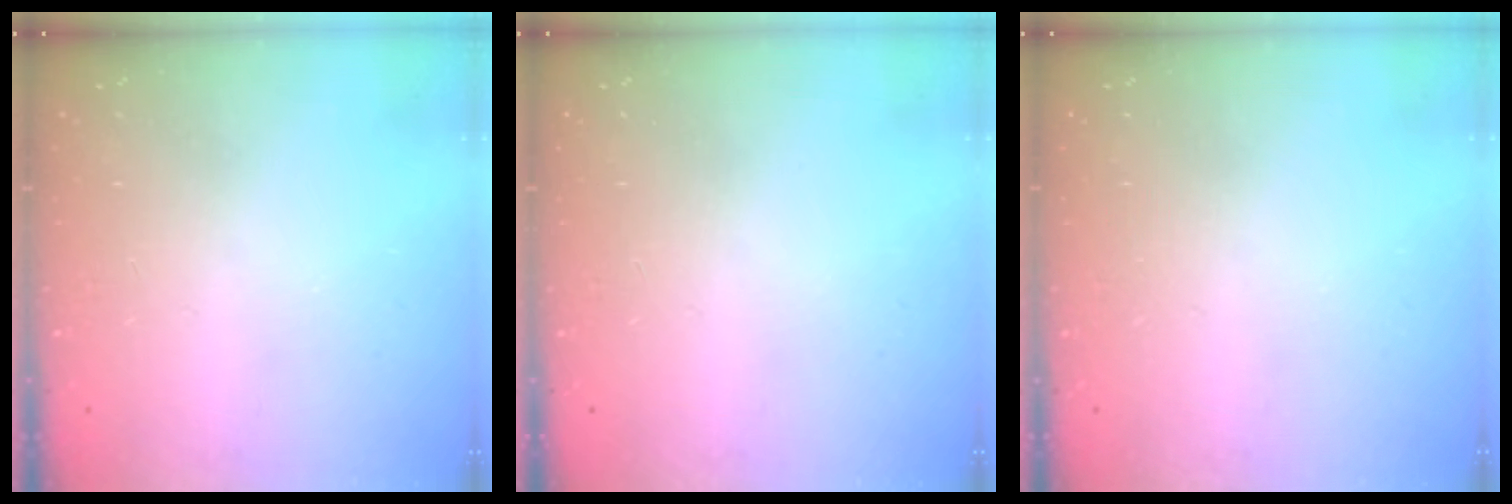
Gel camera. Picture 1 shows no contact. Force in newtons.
{"total": 0.0}
{"total": 0.0}